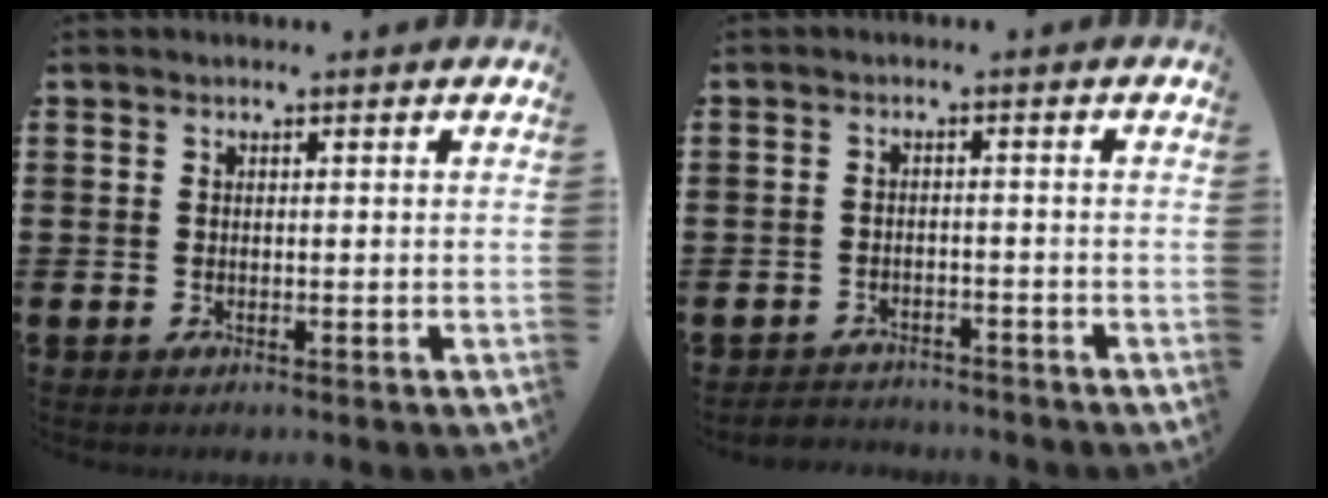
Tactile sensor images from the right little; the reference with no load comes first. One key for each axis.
{"total": 2.0, "fx": -2.0, "fy": 0.2, "fz": -0.3, "tx": -0.002, "ty": 0.002, "tz": -0.045}